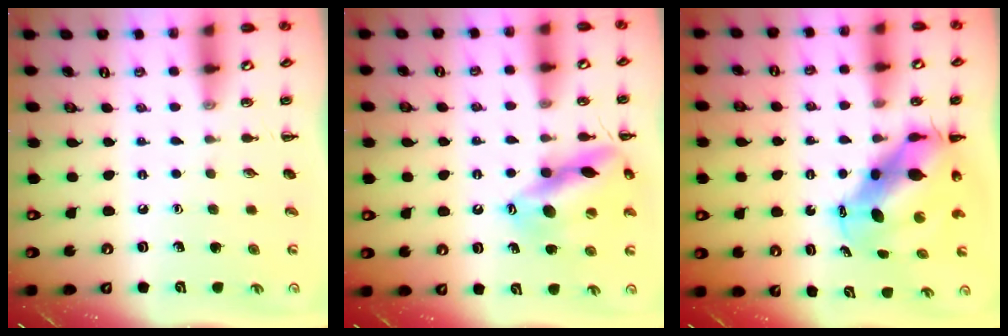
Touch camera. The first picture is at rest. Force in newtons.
{"total": 14.7, "press": 14.6, "slide": 2.3}
{"total": 9.7, "press": 9.3, "slide": 2.8}